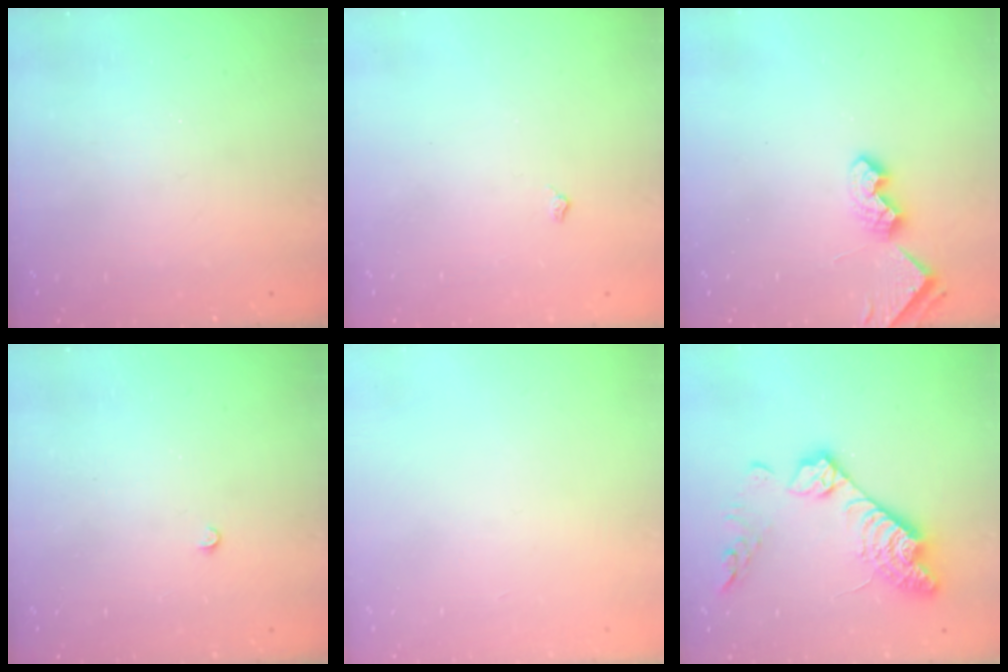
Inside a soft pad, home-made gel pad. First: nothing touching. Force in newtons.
{"total": 3.0, "press": 3.0, "slide": 0.5}
{"total": 6.9, "press": 6.9, "slide": 0.6}
{"total": 2.3, "press": 2.3, "slide": 0.4}
{"total": 0.0}
{"total": 17.3, "press": 17.3, "slide": 0.9}